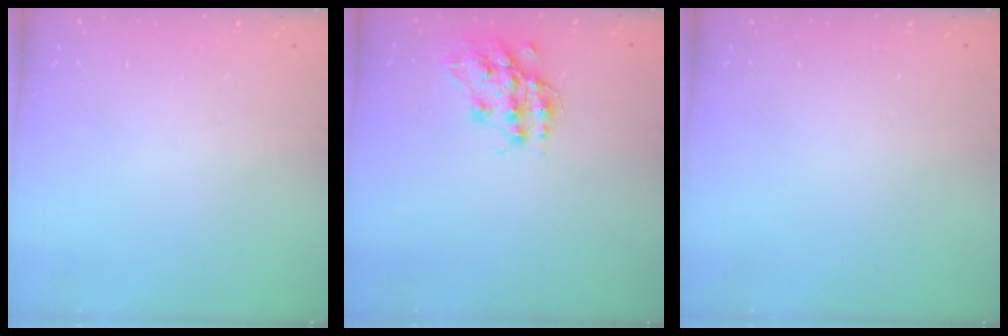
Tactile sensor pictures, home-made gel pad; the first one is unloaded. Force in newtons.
{"total": 14.4, "press": 14.4, "slide": 0.7}
{"total": 0.0}